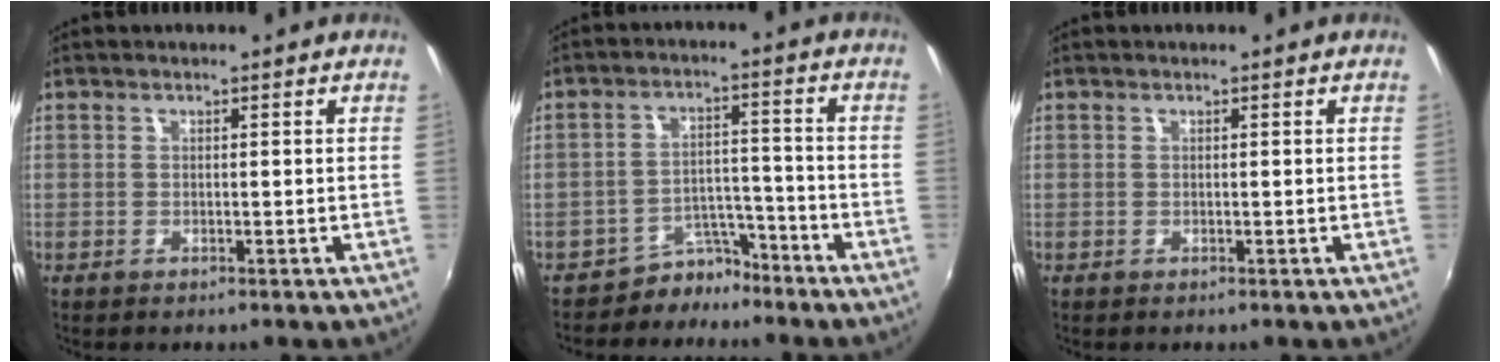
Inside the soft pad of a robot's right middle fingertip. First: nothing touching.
{"total": 5.9, "force": [-5.1, 2.9, 0.4], "torque": [-0.004, 0.024, -0.081]}
{"total": 0.0}